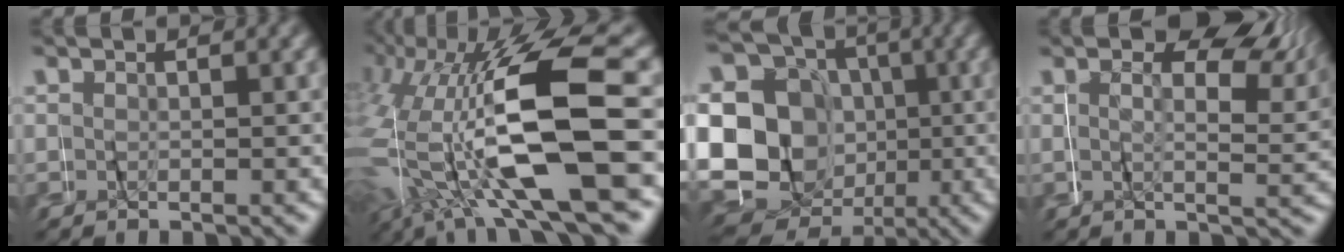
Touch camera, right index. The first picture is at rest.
{"total": 13.3, "force": [0.5, 6.5, 11.6], "torque": [-0.220, 0.013, 0.009]}
{"total": 16.2, "force": [-0.3, 14.1, 7.8], "torque": [-0.166, -0.029, -0.011]}
{"total": 4.7, "force": [1.9, 1.2, 4.1], "torque": [-0.049, 0.014, 0.018]}